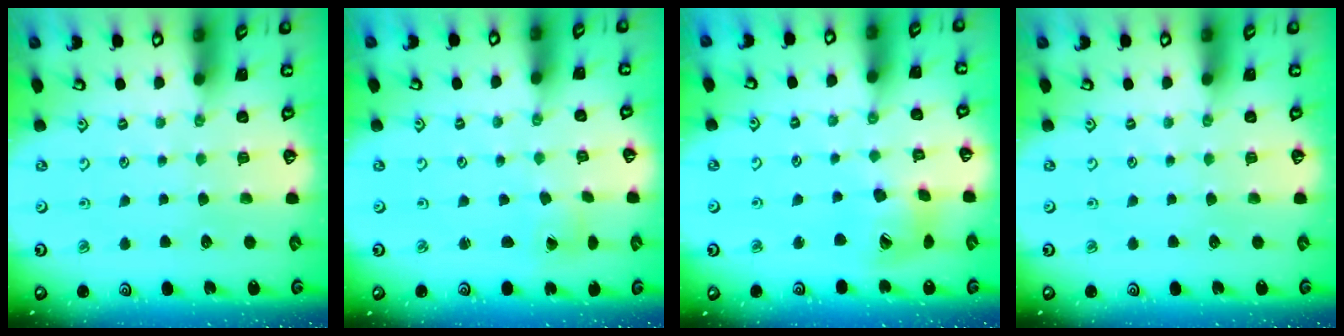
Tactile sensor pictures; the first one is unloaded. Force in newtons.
{"total": 1.3, "press": 1.3, "slide": 0.1}
{"total": 14.5, "press": 14.4, "slide": 1.9}
{"total": 0.0}